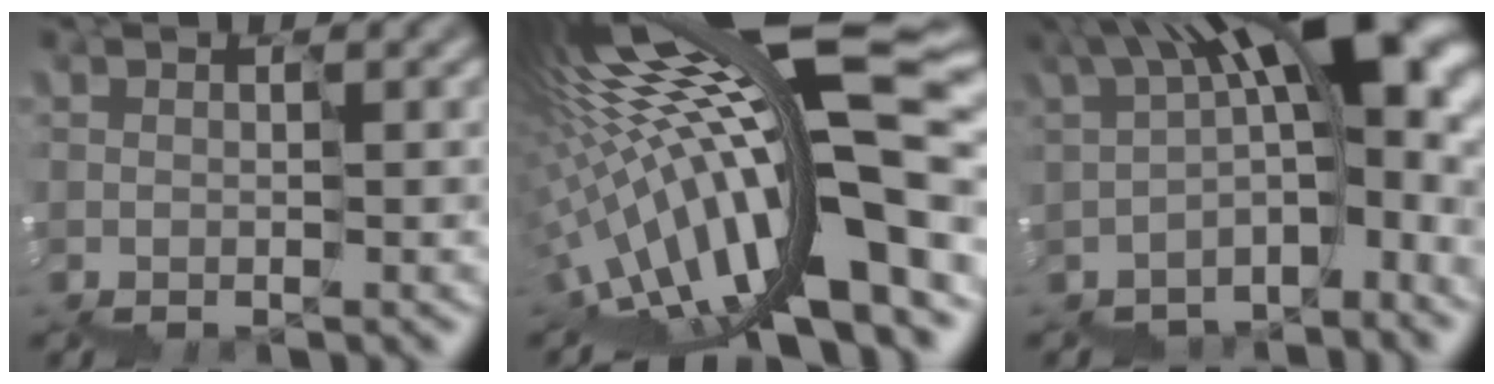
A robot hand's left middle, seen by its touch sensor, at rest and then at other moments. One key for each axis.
{"total": 16.0, "fx": -2.2, "fy": 3.6, "fz": 15.4, "tx": -0.252, "ty": 0.048, "tz": -0.055}
{"total": 11.6, "fx": 0.5, "fy": 4.7, "fz": 10.6, "tx": -0.155, "ty": 0.032, "tz": 0.020}